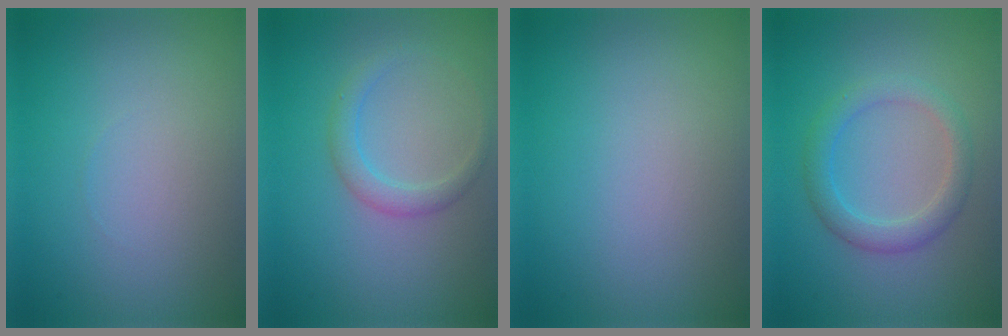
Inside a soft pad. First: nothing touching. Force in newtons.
{"total": 2.0, "press": 2.0, "slide": 0.2}
{"total": 0.0}
{"total": 2.9, "press": 2.9, "slide": 0.3}